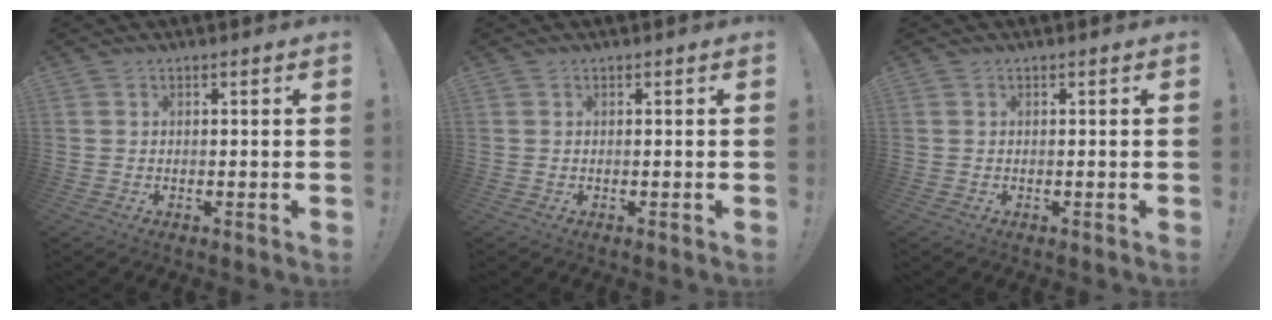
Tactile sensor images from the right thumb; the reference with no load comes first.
{"total": 0.0}
{"total": 0.0}